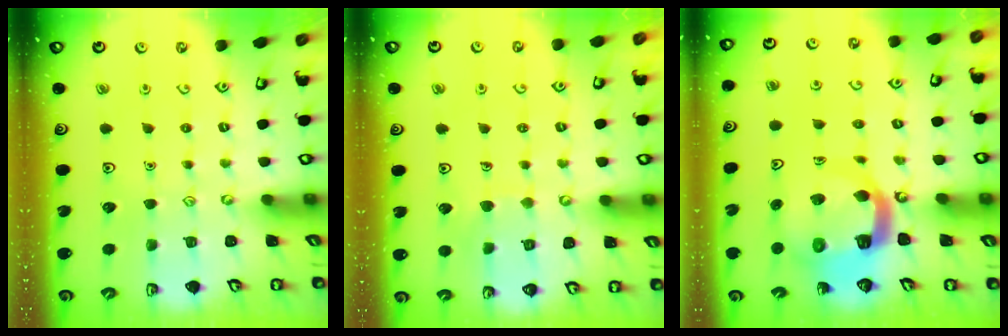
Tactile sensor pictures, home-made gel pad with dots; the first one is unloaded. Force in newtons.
{"total": 6.8, "press": 6.8, "slide": 0.5}
{"total": 9.6, "press": 9.6, "slide": 1.3}